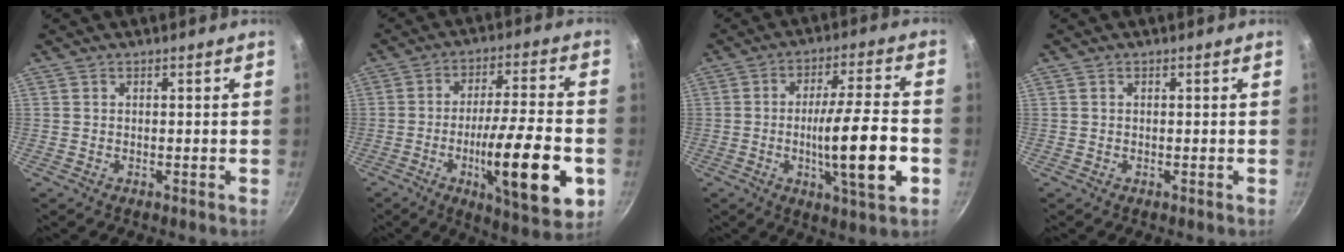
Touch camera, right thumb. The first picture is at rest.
{"total": 19.6, "force": [-5.6, 4.6, 18.2], "torque": [-0.271, 0.015, -0.086]}
{"total": 15.1, "force": [-3.5, 2.6, 14.4], "torque": [-0.223, 0.015, -0.056]}
{"total": 0.0}